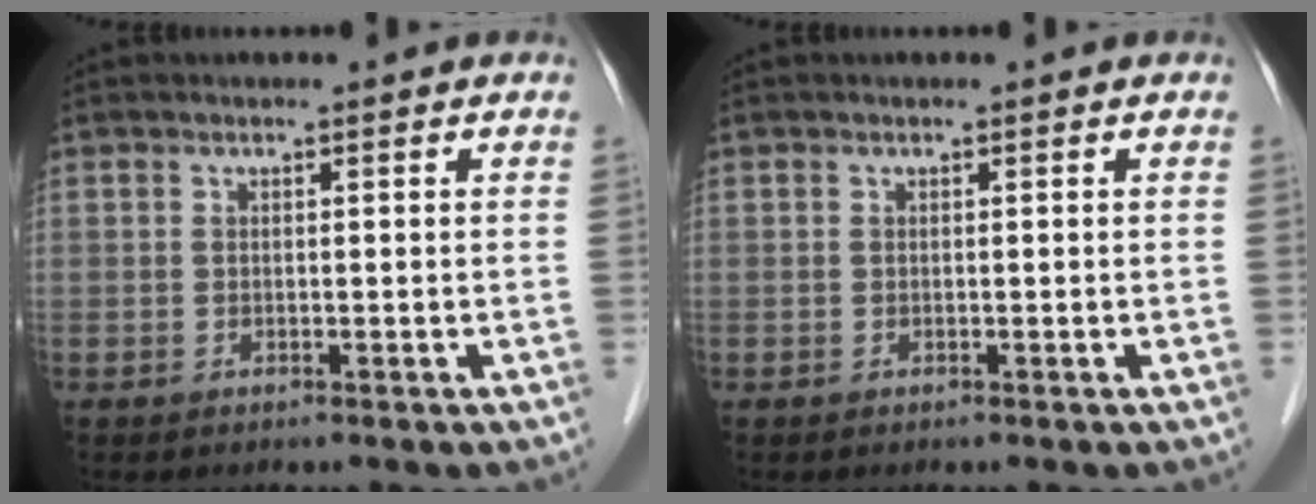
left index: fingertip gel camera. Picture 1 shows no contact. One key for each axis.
{"total": 0.0}